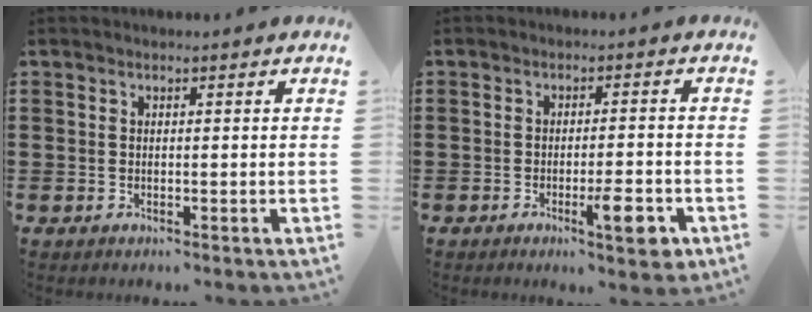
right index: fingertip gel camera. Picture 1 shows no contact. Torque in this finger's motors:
{"motor_torque": [0.16, -0.07, 0.17, 0.09]}